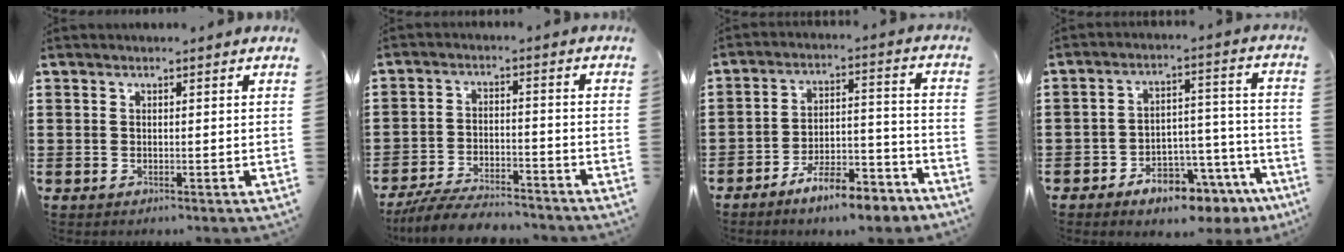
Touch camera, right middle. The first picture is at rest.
{"total": 6.3, "force": [-6.1, 0.9, 1.5], "torque": [-0.033, 0.007, -0.120]}
{"total": 8.8, "force": [-7.7, 1.5, 4.0], "torque": [-0.064, 0.022, -0.145]}
{"total": 7.0, "force": [-6.0, 2.4, 2.8], "torque": [-0.048, 0.023, -0.113]}